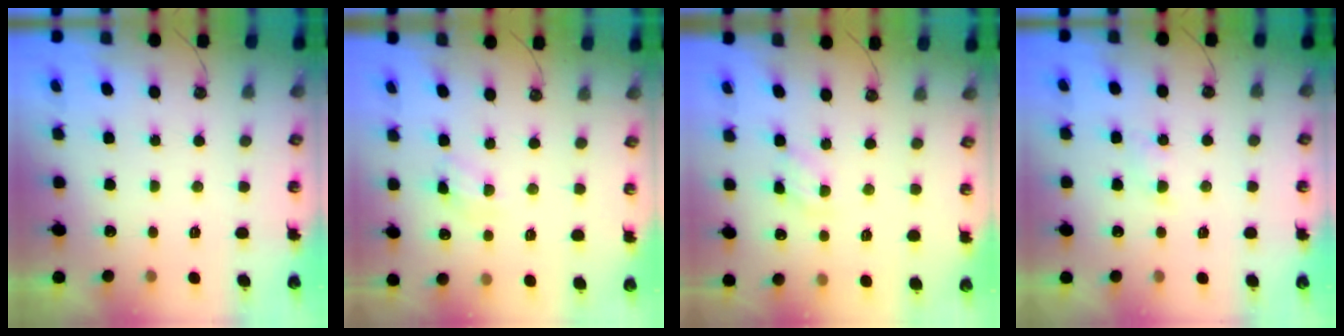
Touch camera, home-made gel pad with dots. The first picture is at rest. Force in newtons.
{"total": 4.6, "press": 4.6, "slide": 0.3}
{"total": 3.0, "press": 2.9, "slide": 0.4}
{"total": 2.9, "press": 2.9, "slide": 0.6}